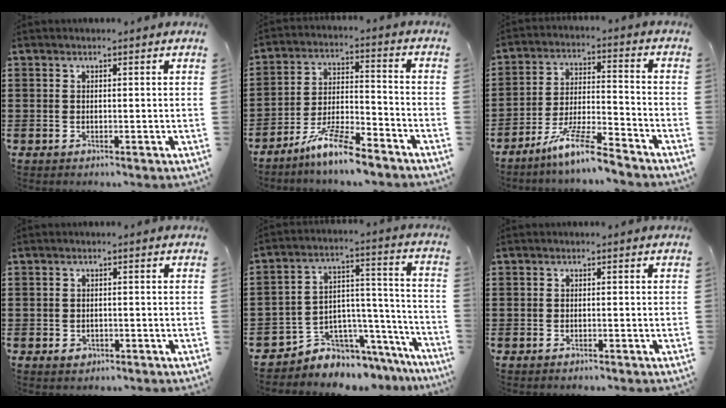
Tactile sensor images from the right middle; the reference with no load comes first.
{"total": 8.7, "force": [-7.2, 1.0, 4.9], "torque": [-0.100, 0.004, -0.135]}
{"total": 9.0, "force": [-7.4, 0.4, 5.1], "torque": [-0.104, -0.001, -0.143]}
{"total": 1.1, "force": [-0.6, 0.8, 0.6], "torque": [-0.015, -0.001, -0.013]}
{"total": 5.4, "force": [-4.5, 2.9, -0.4], "torque": [-0.003, -0.002, -0.086]}
{"total": 0.7, "force": [-0.7, 0.1, 0.2], "torque": [-0.006, -0.002, -0.013]}